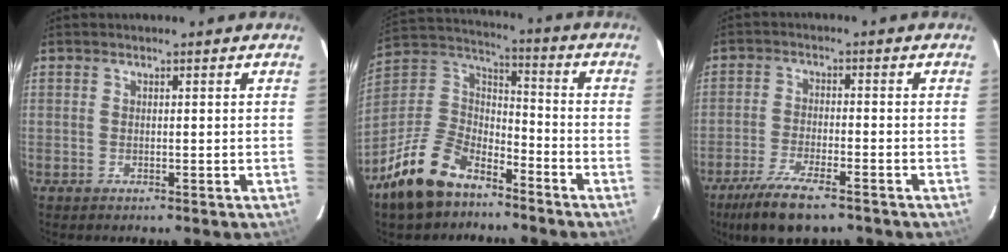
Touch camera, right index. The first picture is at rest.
{"total": 17.3, "force": [-11.8, 8.9, 8.9], "torque": [-0.202, 0.014, -0.207]}
{"total": 10.8, "force": [-7.7, 2.9, 6.9], "torque": [-0.161, -0.027, -0.141]}